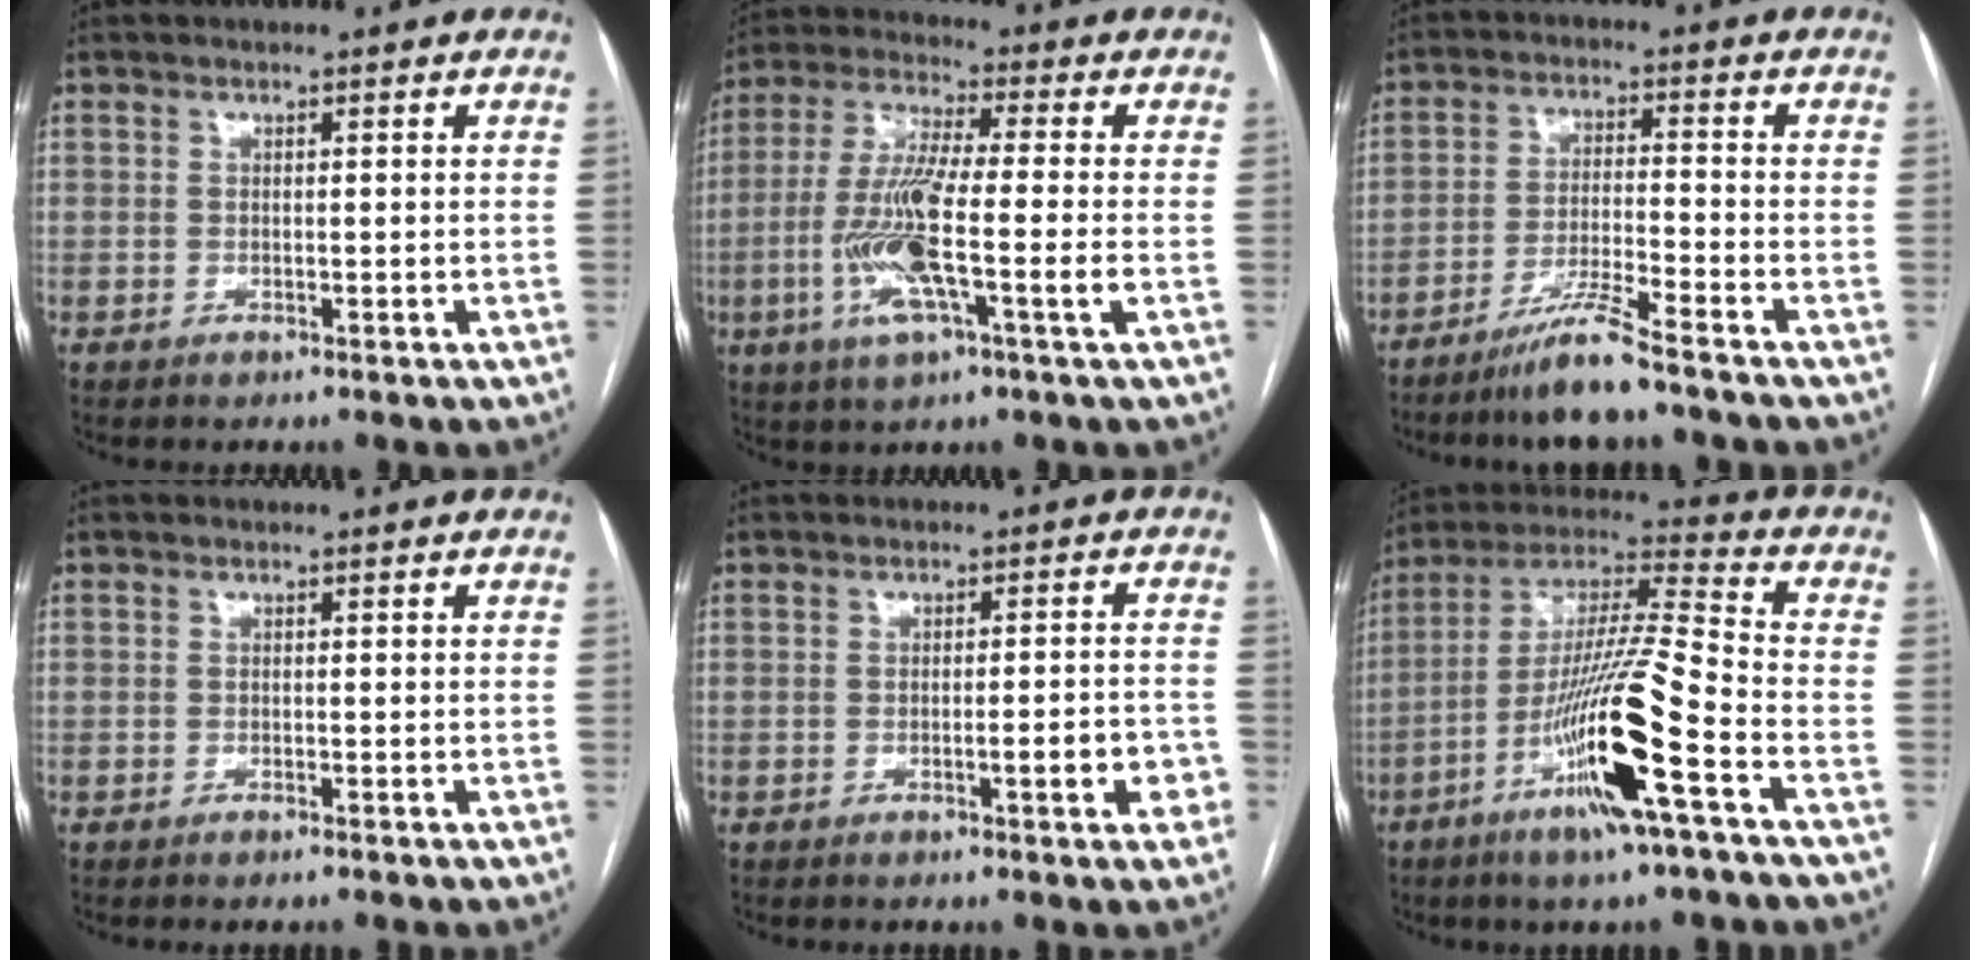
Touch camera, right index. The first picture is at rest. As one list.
[{"total": 12.8, "force": [-3.1, 0.5, 12.5], "torque": [-0.256, -0.007, -0.063]}, {"total": 7.1, "force": [-5.7, -0.6, 4.2], "torque": [-0.079, -0.024, -0.109]}, {"total": 0.6, "force": [-0.4, -0.1, 0.3], "torque": [-0.007, 0.000, -0.008]}, {"total": 4.6, "force": [-1.9, 0.7, 4.2], "torque": [-0.052, 0.006, -0.023]}, {"total": 17.4, "force": [-7.2, -0.1, 15.8], "torque": [-0.310, -0.013, -0.132]}]